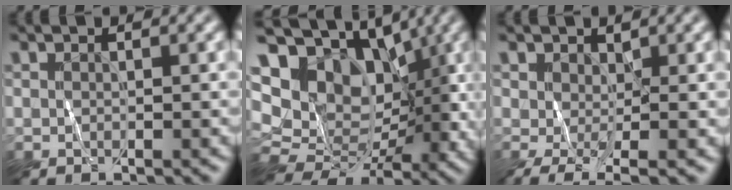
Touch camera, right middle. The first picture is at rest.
{"total": 12.8, "force": [4.1, 9.4, 7.6], "torque": [-0.157, 0.007, 0.085]}
{"total": 4.1, "force": [-0.3, 2.1, 3.5], "torque": [-0.069, -0.001, -0.008]}